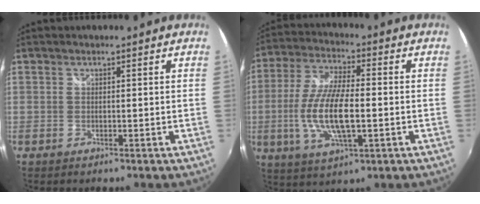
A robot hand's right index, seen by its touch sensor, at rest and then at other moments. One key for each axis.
{"total": 13.4, "fx": -2.2, "fy": 4.4, "fz": 12.5, "tx": -0.259, "ty": -0.004, "tz": -0.042}